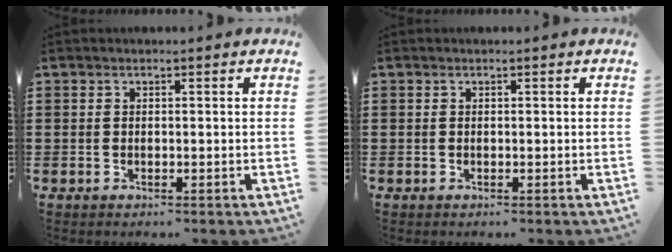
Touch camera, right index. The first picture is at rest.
{"total": 0.0}